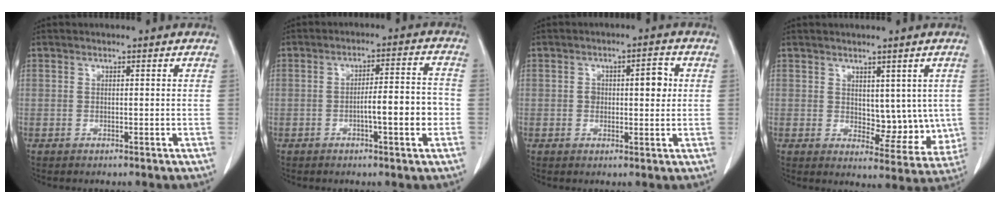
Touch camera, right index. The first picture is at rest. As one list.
[{"total": 7.3, "force": [-1.9, 0.8, 6.9], "torque": [-0.106, 0.014, -0.028]}, {"total": 5.1, "force": [0.8, 2.3, 4.5], "torque": [-0.067, 0.015, 0.015]}, {"total": 5.5, "force": [0.4, 3.5, 4.2], "torque": [-0.032, -0.003, 0.013]}]